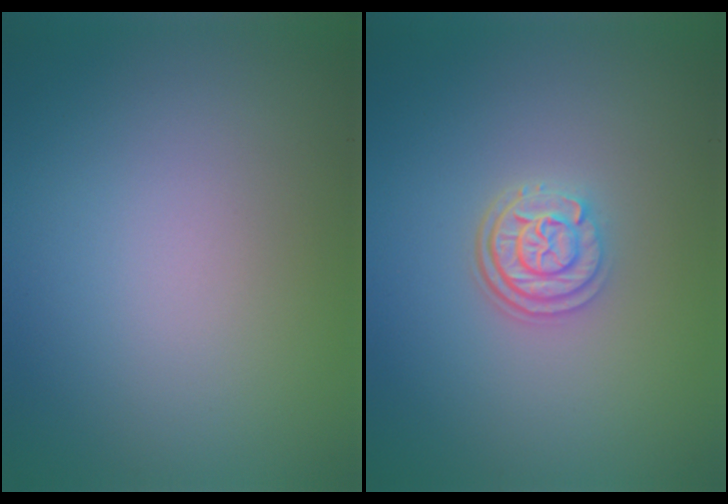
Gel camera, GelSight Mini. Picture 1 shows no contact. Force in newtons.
{"total": 3.0, "press": 2.5, "slide": 1.8}